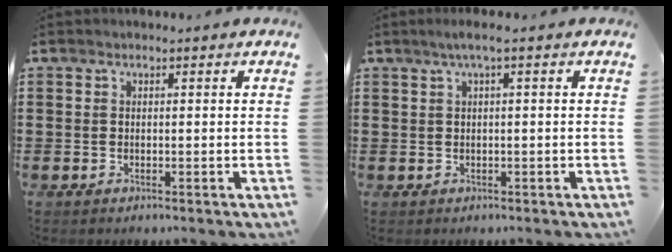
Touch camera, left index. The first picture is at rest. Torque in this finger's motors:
{"motor_torque": [0.38, -0.04, 0.03, 0.03]}